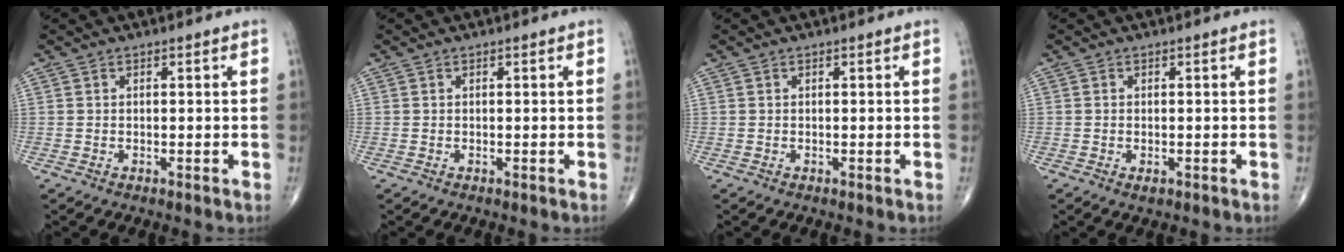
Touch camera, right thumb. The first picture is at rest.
{"total": 0.0}
{"total": 0.0}
{"total": 1.0, "force": [-0.4, 0.5, 0.8], "torque": [-0.012, -0.002, -0.005]}